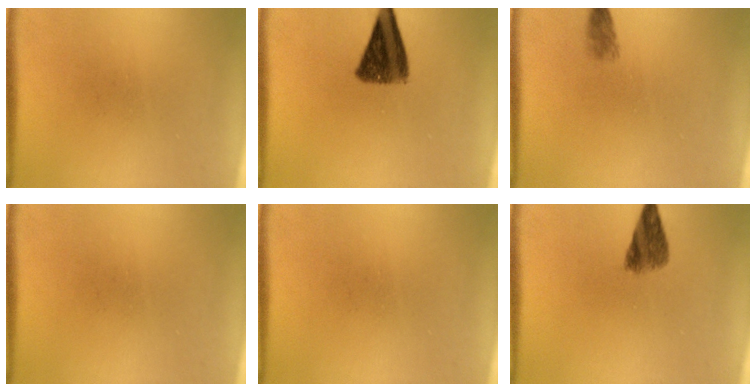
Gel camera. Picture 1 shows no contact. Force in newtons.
{"total": 9.4}
{"total": 1.3}
{"total": 0.0}
{"total": 0.0}
{"total": 4.7}